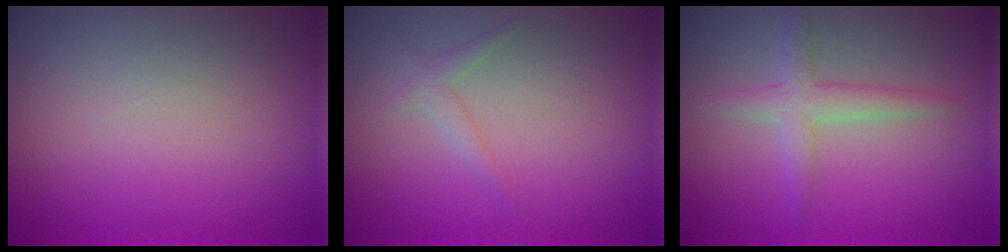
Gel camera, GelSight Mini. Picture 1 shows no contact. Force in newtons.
{"total": 1.1, "press": 1.1, "slide": 0.1}
{"total": 2.4, "press": 2.4, "slide": 0.1}